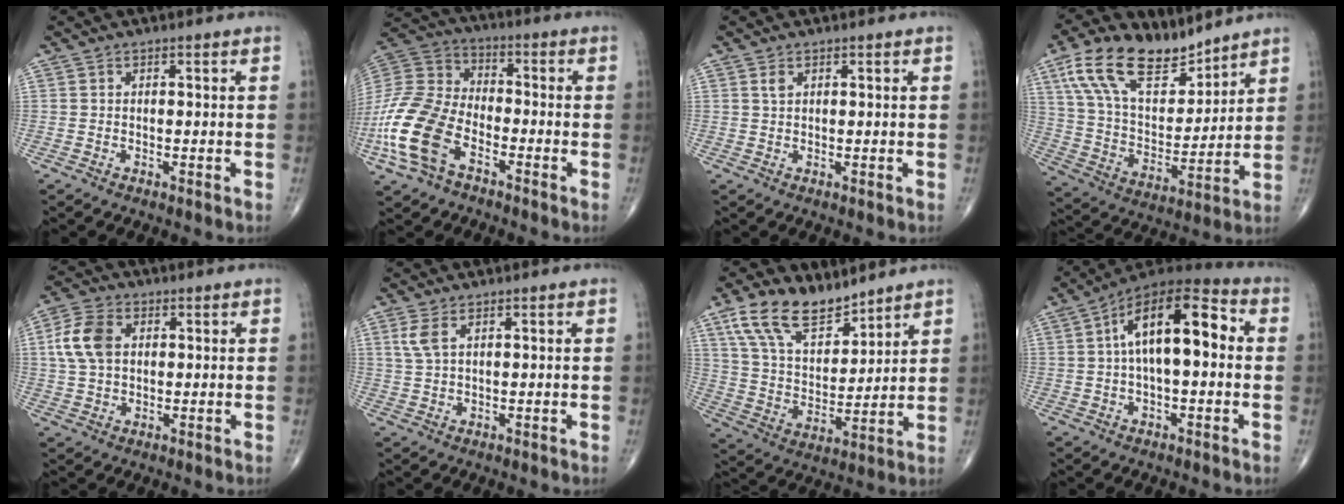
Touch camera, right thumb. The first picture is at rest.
{"total": 16.9, "force": [-7.3, 9.7, 11.7], "torque": [-0.253, 0.036, -0.151]}
{"total": 1.1, "force": [0.6, 0.6, 0.7], "torque": [-0.014, 0.004, 0.012]}
{"total": 17.7, "force": [11.9, 8.3, 10.1], "torque": [-0.154, -0.051, 0.230]}
{"total": 8.4, "force": [1.6, 5.7, 6.0], "torque": [-0.122, 0.009, 0.030]}
{"total": 3.2, "force": [1.4, 1.3, 2.5], "torque": [-0.065, 0.006, 0.037]}
{"total": 13.8, "force": [9.9, 6.4, 7.1], "torque": [-0.110, -0.050, 0.199]}
{"total": 15.7, "force": [2.0, 6.9, 14.0], "torque": [-0.220, 0.044, 0.023]}